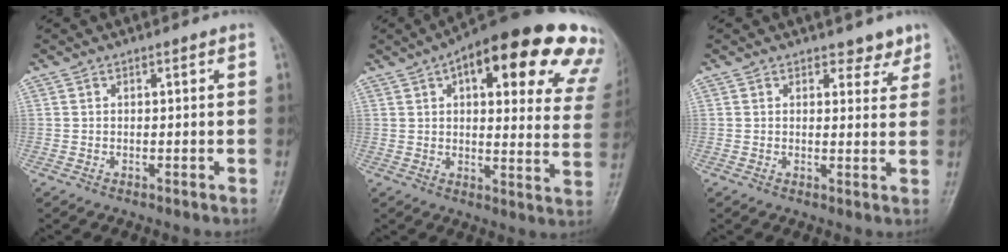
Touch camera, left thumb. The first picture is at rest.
{"total": 28.2, "force": [15.2, 10.2, 21.5], "torque": [-0.235, -0.006, 0.183]}
{"total": 3.4, "force": [2.7, 1.9, 0.8], "torque": [0.015, -0.019, 0.031]}